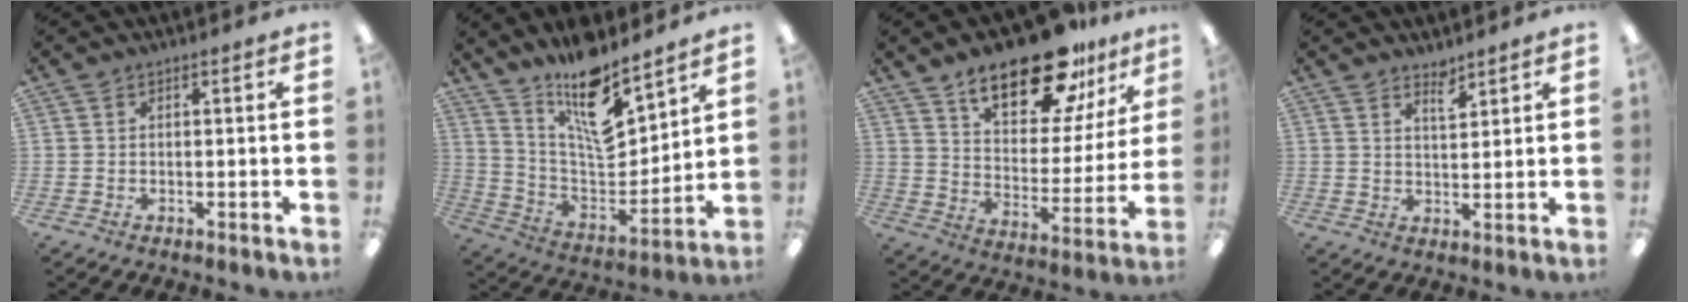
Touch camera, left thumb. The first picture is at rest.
{"total": 15.7, "force": [12.2, 4.9, 8.7], "torque": [-0.156, -0.098, 0.212]}
{"total": 20.8, "force": [15.3, 8.4, 11.3], "torque": [-0.177, -0.093, 0.261]}
{"total": 3.6, "force": [3.1, 1.0, 1.7], "torque": [-0.023, -0.017, 0.052]}